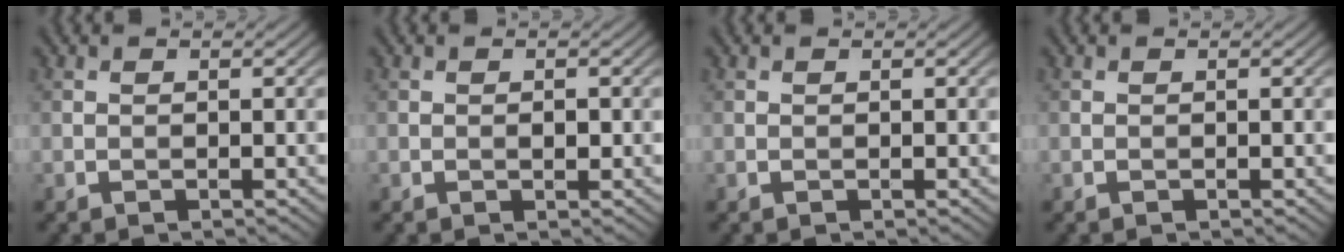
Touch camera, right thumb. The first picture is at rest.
{"total": 0.8, "force": [-0.1, 0.4, 0.6], "torque": [-0.008, -0.001, -0.002]}
{"total": 0.0}
{"total": 0.0}